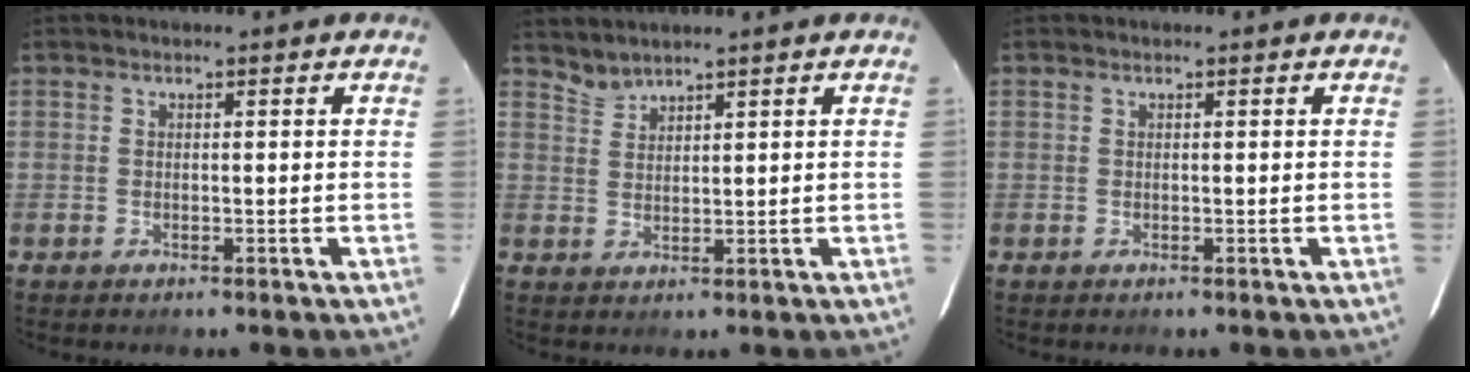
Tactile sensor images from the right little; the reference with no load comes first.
{"total": 2.5, "force": [2.5, 0.0, 0.1], "torque": [-0.001, -0.001, 0.049]}
{"total": 0.0}